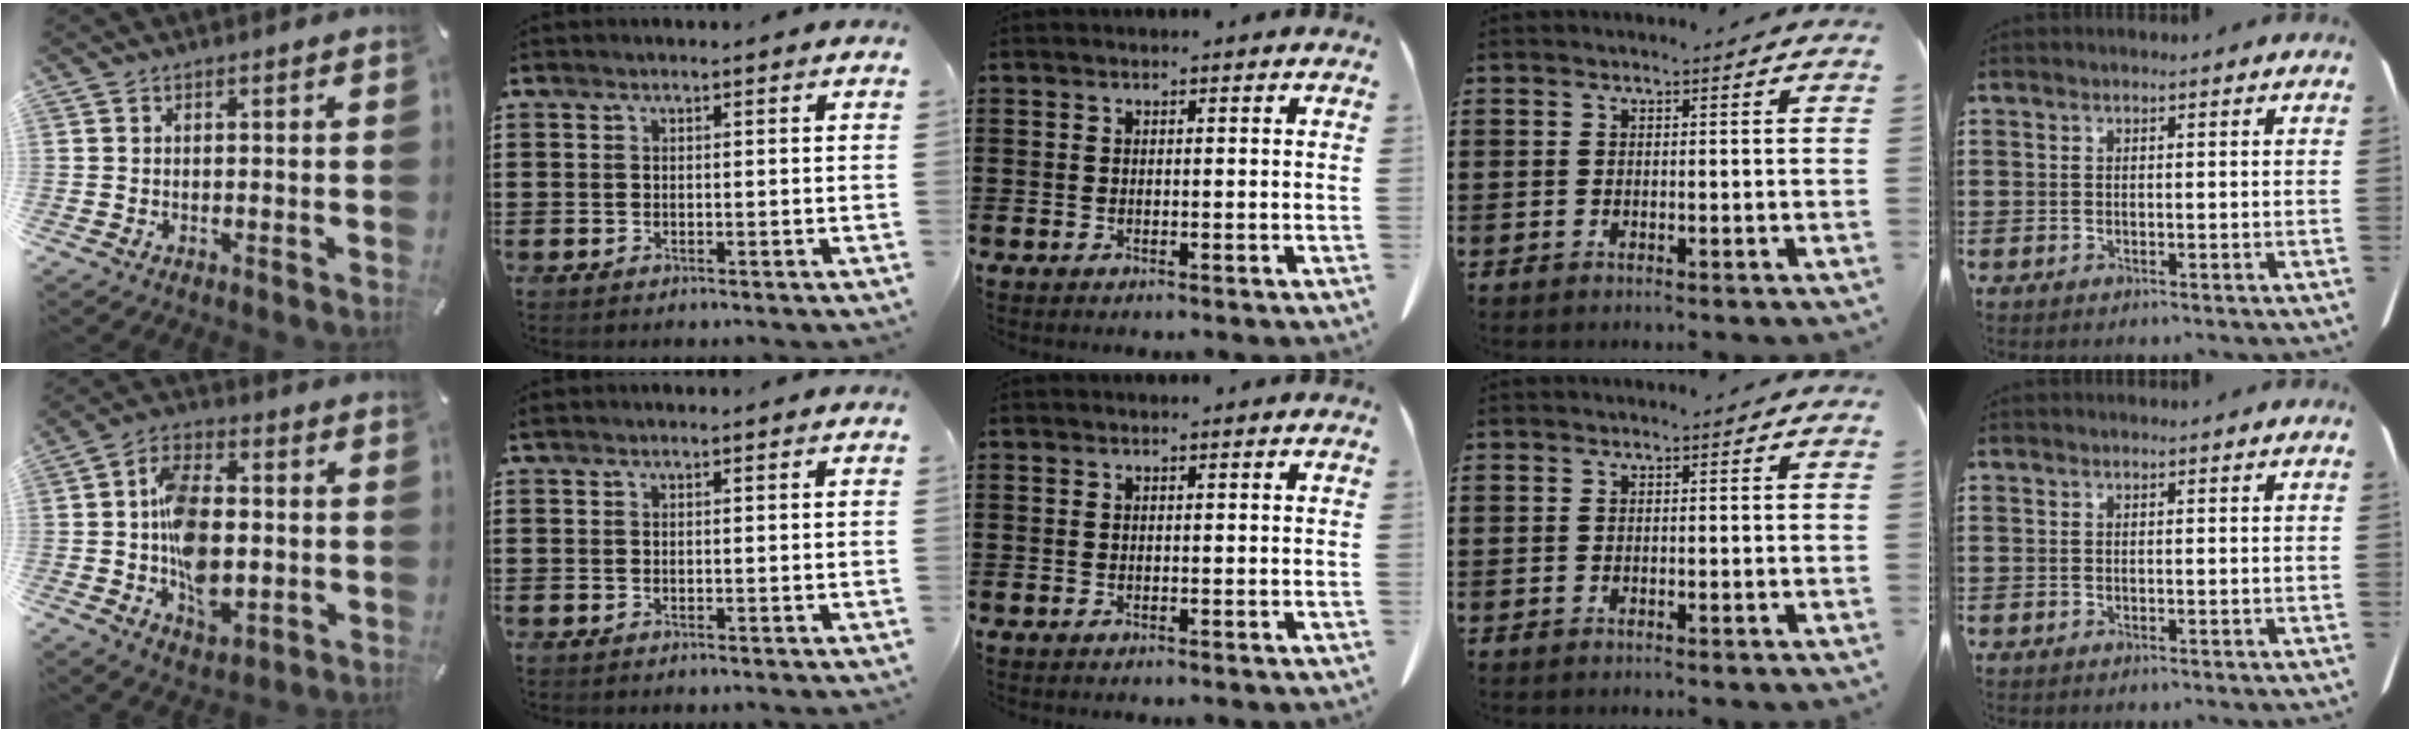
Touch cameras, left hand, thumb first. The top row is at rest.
{"thumb": {"total": 14.1, "force": [-1.3, 9.2, 10.6], "torque": [-0.186, 0.010, -0.017]}}